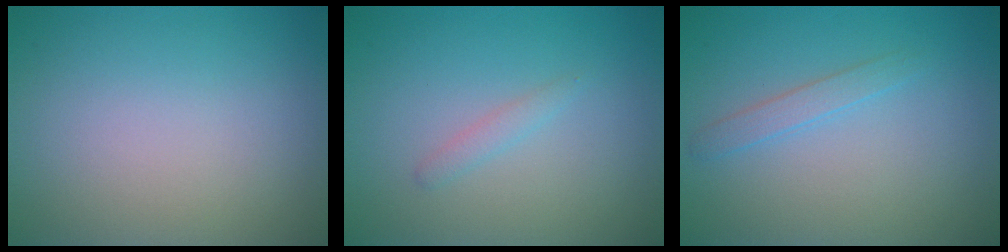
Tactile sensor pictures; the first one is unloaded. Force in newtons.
{"total": 0.9, "press": 0.9, "slide": 0.0}
{"total": 1.3, "press": 1.3, "slide": 0.1}